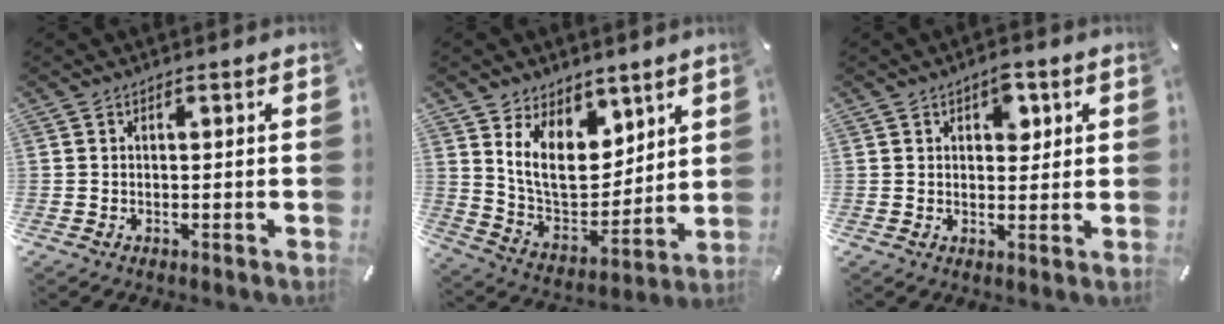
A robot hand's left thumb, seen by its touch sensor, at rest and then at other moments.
{"total": 12.8, "force": [7.2, 8.5, 6.2], "torque": [-0.132, -0.052, 0.140]}
{"total": 4.7, "force": [2.0, 2.9, 3.1], "torque": [-0.027, -0.008, 0.026]}